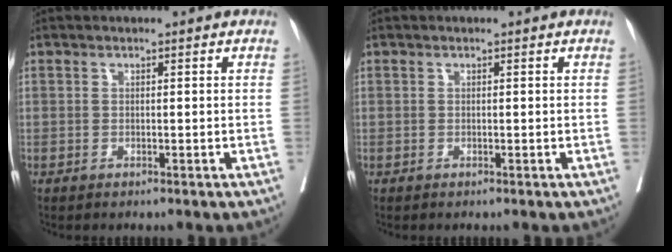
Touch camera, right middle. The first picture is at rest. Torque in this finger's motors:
{"motor_torque": [0.00, 0.00, 0.00, 0.00]}